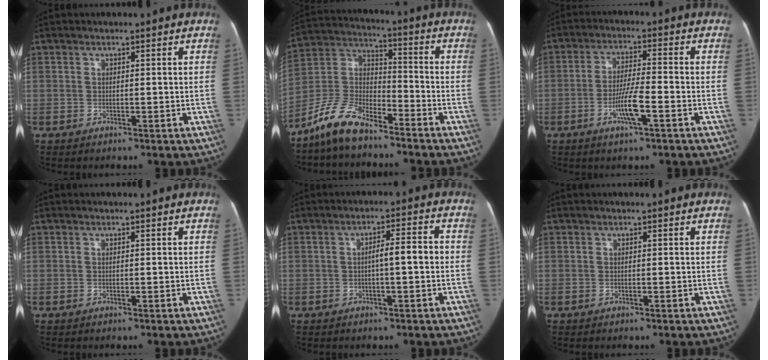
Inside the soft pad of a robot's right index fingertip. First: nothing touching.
{"total": 11.2, "force": [-8.9, 4.1, 5.3], "torque": [-0.119, 0.018, -0.177]}
{"total": 6.9, "force": [-2.9, 0.8, 6.2], "torque": [-0.122, 0.001, -0.051]}
{"total": 0.0}
{"total": 4.5, "force": [-0.4, 0.8, 4.4], "torque": [-0.071, 0.022, -0.005]}
{"total": 0.0}